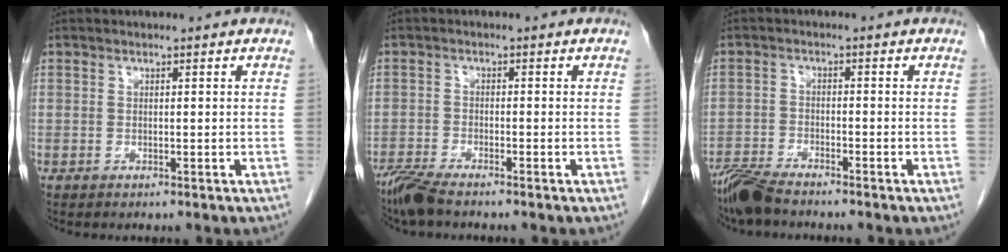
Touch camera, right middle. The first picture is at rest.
{"total": 4.0, "force": [-3.5, 0.2, 2.0], "torque": [-0.045, -0.014, -0.070]}
{"total": 5.6, "force": [-5.1, 0.7, 2.3], "torque": [-0.043, -0.017, -0.097]}